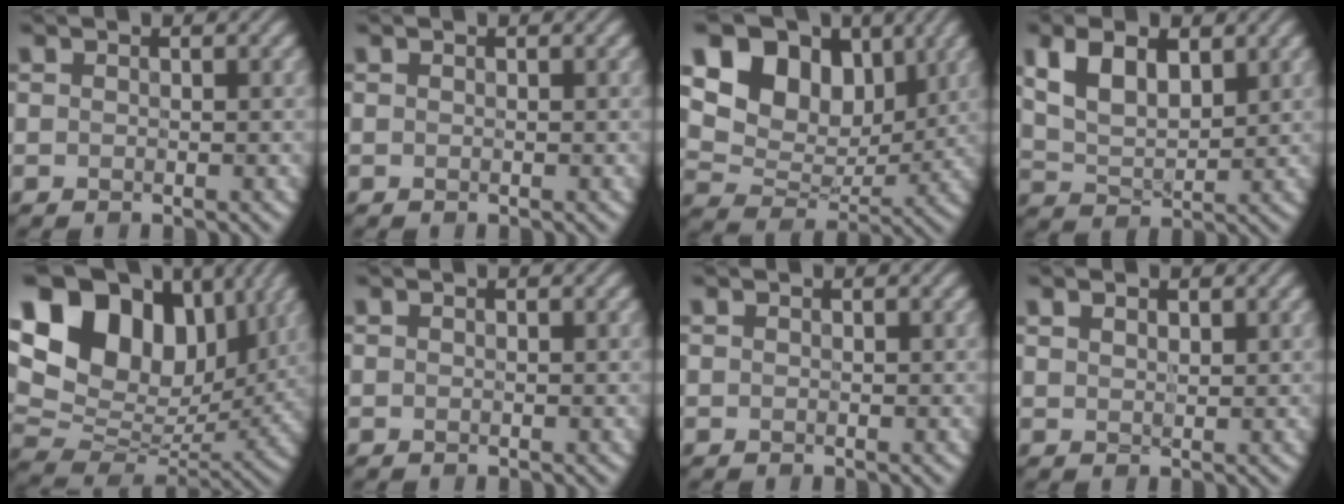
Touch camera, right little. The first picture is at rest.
{"total": 0.0}
{"total": 11.7, "force": [4.8, 8.1, 6.9], "torque": [-0.135, 0.021, 0.070]}
{"total": 5.1, "force": [1.7, 2.8, 3.9], "torque": [-0.088, -0.002, 0.038]}
{"total": 16.7, "force": [6.7, 11.3, 10.3], "torque": [-0.209, 0.042, 0.123]}
{"total": 0.0}
{"total": 0.0}
{"total": 1.4, "force": [0.8, 0.8, 0.8], "torque": [-0.016, 0.004, 0.015]}